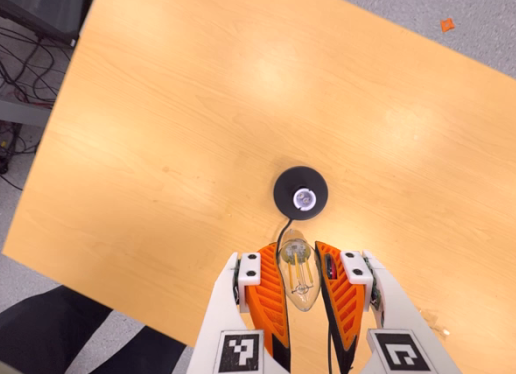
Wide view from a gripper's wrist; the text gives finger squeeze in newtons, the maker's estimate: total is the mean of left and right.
{"total": 20.8, "left": 23.4, "right": 18.3}